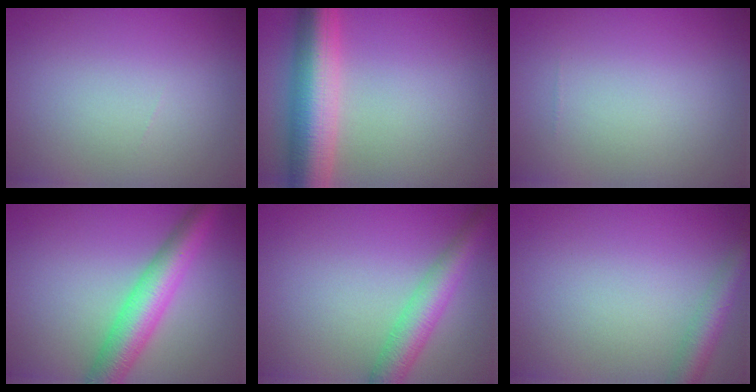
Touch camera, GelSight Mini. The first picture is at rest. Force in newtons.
{"total": 8.2, "press": 8.2, "slide": 0.4}
{"total": 0.0}
{"total": 6.3, "press": 6.3, "slide": 0.1}
{"total": 4.3, "press": 4.3, "slide": 0.1}
{"total": 3.0, "press": 3.0, "slide": 0.2}